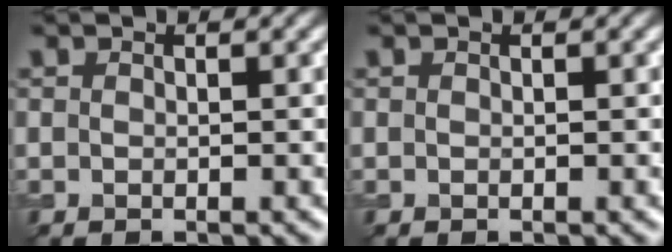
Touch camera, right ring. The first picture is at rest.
{"total": 0.0}